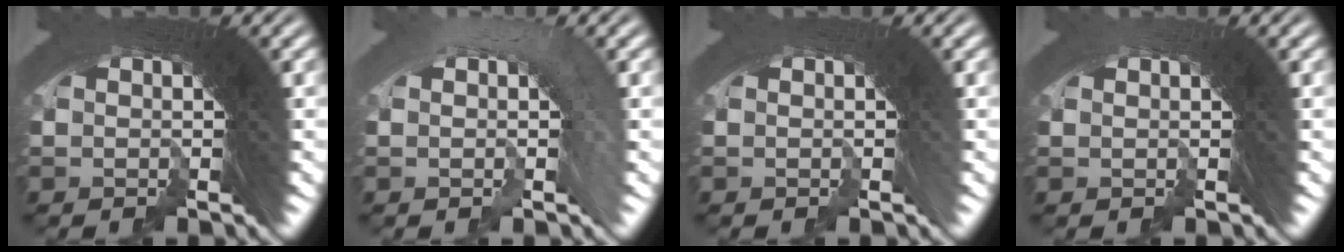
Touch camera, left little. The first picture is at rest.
{"total": 2.2, "force": [-2.0, 0.1, -0.8], "torque": [0.023, 0.003, -0.033]}
{"total": 1.5, "force": [-0.5, -0.6, -1.2], "torque": [0.016, -0.005, -0.005]}
{"total": 1.7, "force": [-1.1, -0.7, -1.1], "torque": [0.007, -0.013, -0.011]}